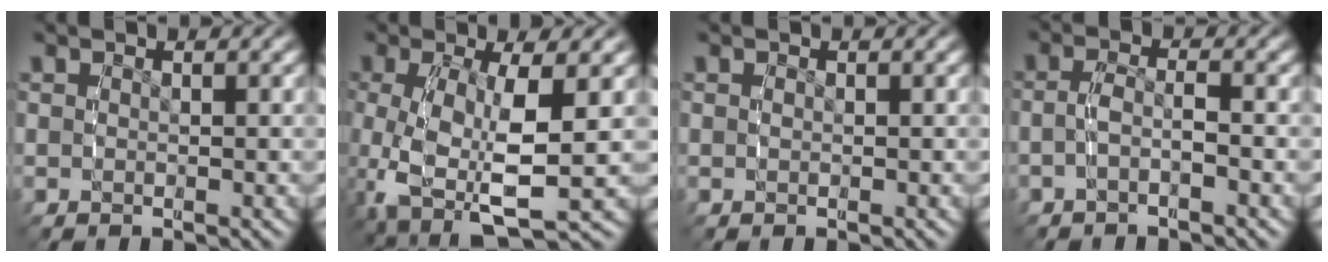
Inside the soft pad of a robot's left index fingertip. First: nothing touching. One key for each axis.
{"total": 7.4, "fx": -2.4, "fy": 4.1, "fz": 5.7, "tx": -0.144, "ty": -0.040, "tz": -0.023}
{"total": 0.0}
{"total": 2.2, "fx": -1.4, "fy": 0.9, "fz": 1.5, "tx": -0.041, "ty": -0.001, "tz": -0.028}